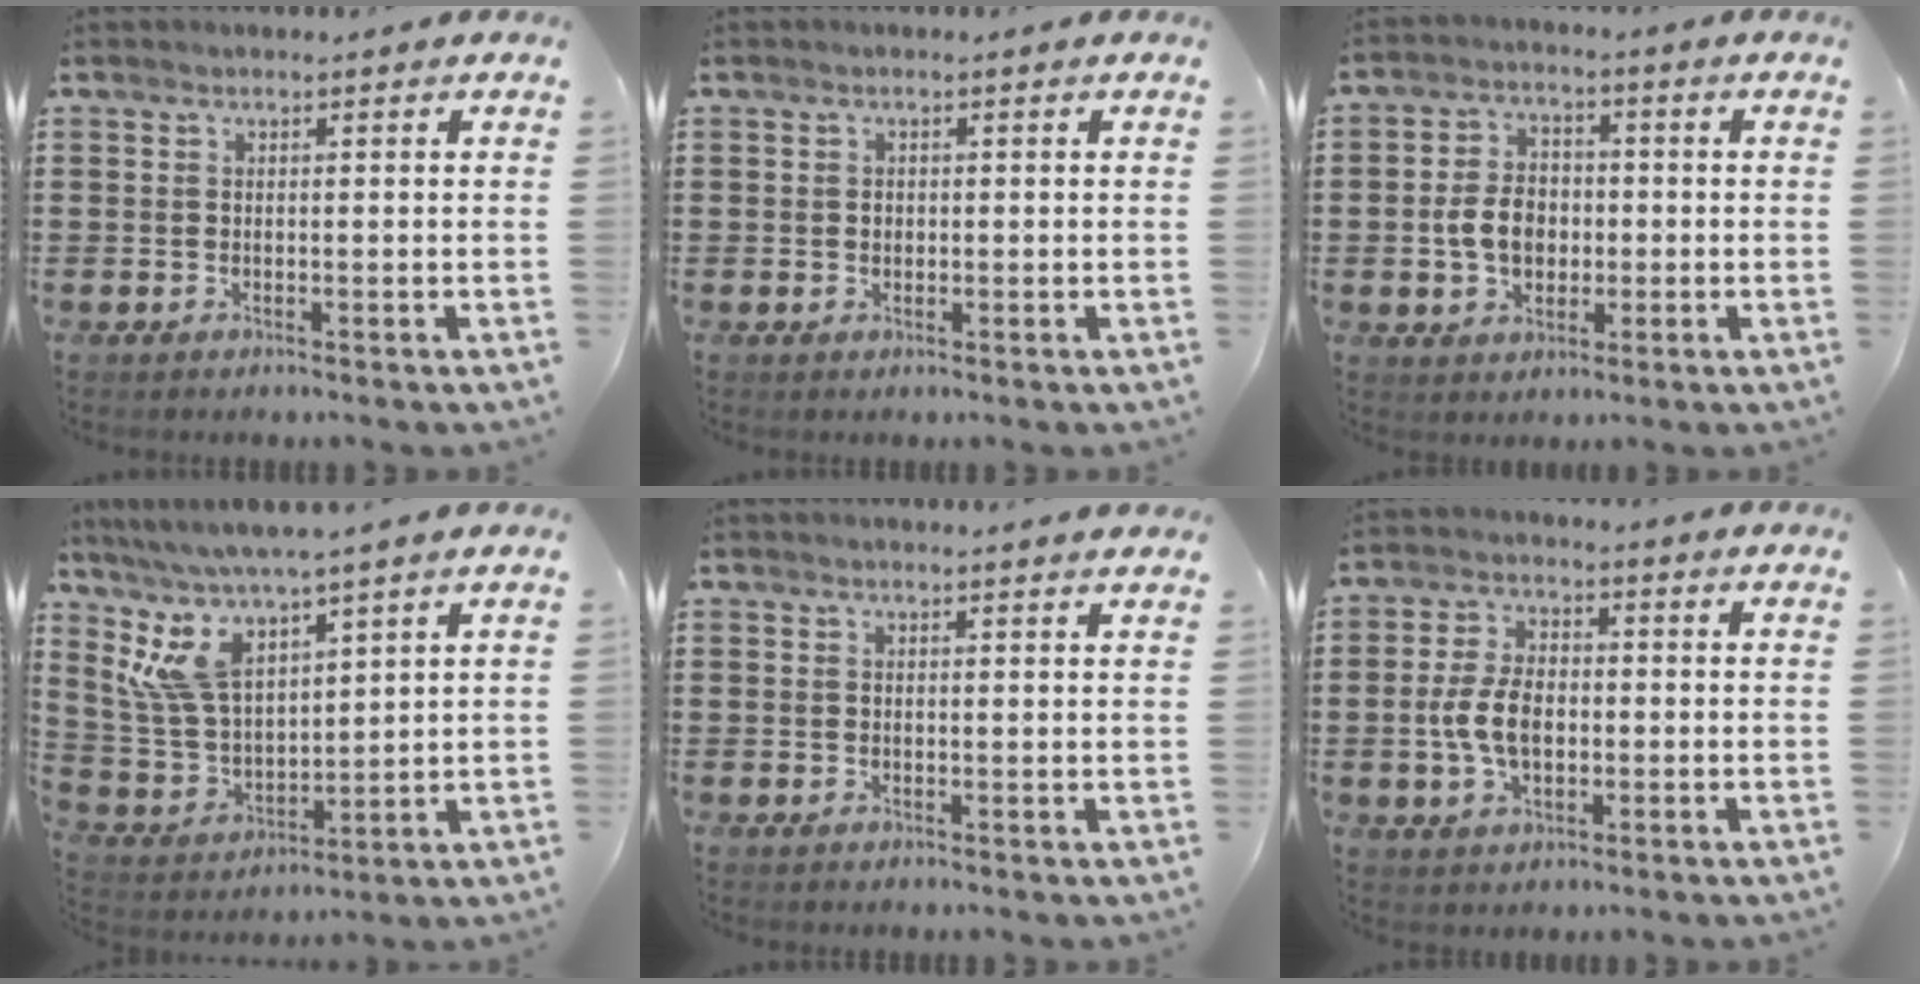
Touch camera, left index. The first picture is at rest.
{"total": 0.9, "force": [0.1, 0.7, 0.5], "torque": [-0.012, 0.005, 0.001]}
{"total": 6.4, "force": [-0.9, 4.8, 4.1], "torque": [-0.090, 0.005, -0.023]}
{"total": 9.3, "force": [6.1, 3.2, 6.2], "torque": [-0.161, -0.028, 0.108]}
{"total": 1.1, "force": [1.0, -0.2, 0.5], "torque": [-0.009, -0.003, 0.020]}
{"total": 6.8, "force": [-0.9, 4.0, 5.4], "torque": [-0.126, 0.003, -0.023]}